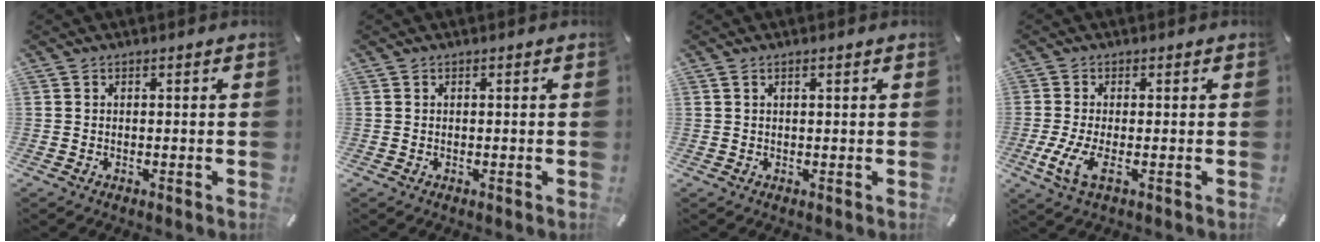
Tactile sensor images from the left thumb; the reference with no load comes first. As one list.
[{"total": 0.0}, {"total": 1.0, "force": [0.4, 0.2, 0.9], "torque": [-0.015, 0.001, 0.006]}, {"total": 6.2, "force": [-1.2, 1.8, 5.8], "torque": [-0.145, -0.023, -0.026]}]